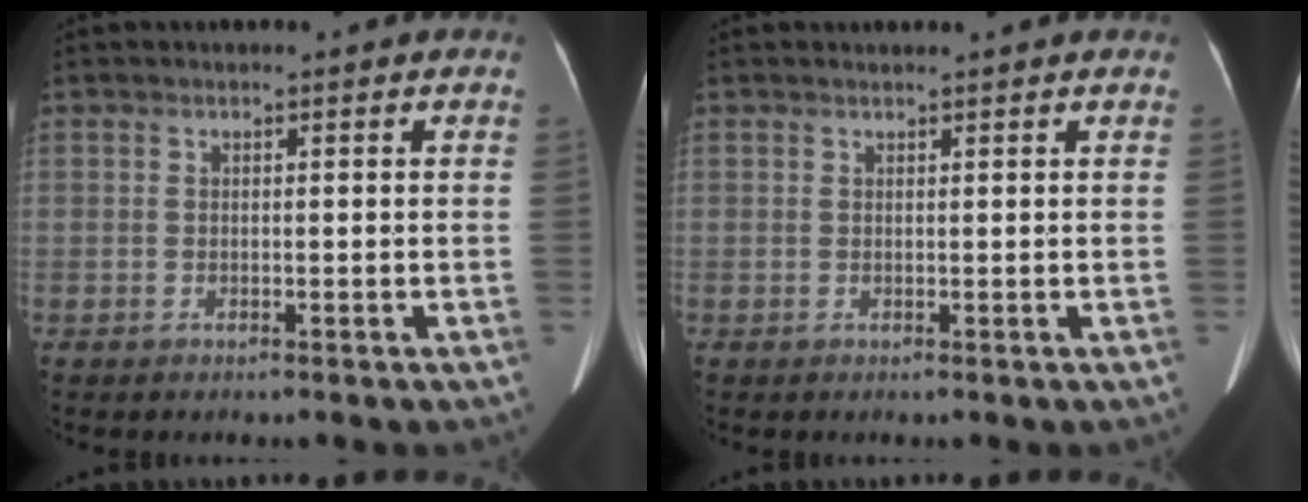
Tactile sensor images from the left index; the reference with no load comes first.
{"total": 1.7, "force": [1.6, -0.1, 0.5], "torque": [-0.008, 0.012, 0.026]}